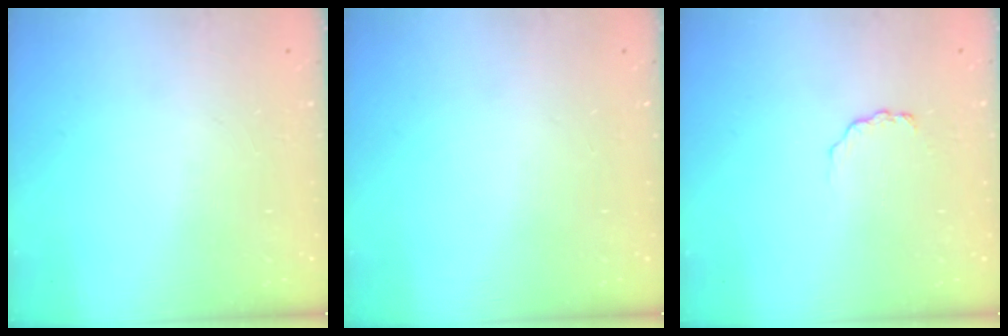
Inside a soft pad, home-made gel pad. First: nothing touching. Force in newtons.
{"total": 0.0}
{"total": 2.6, "press": 2.6, "slide": 0.3}